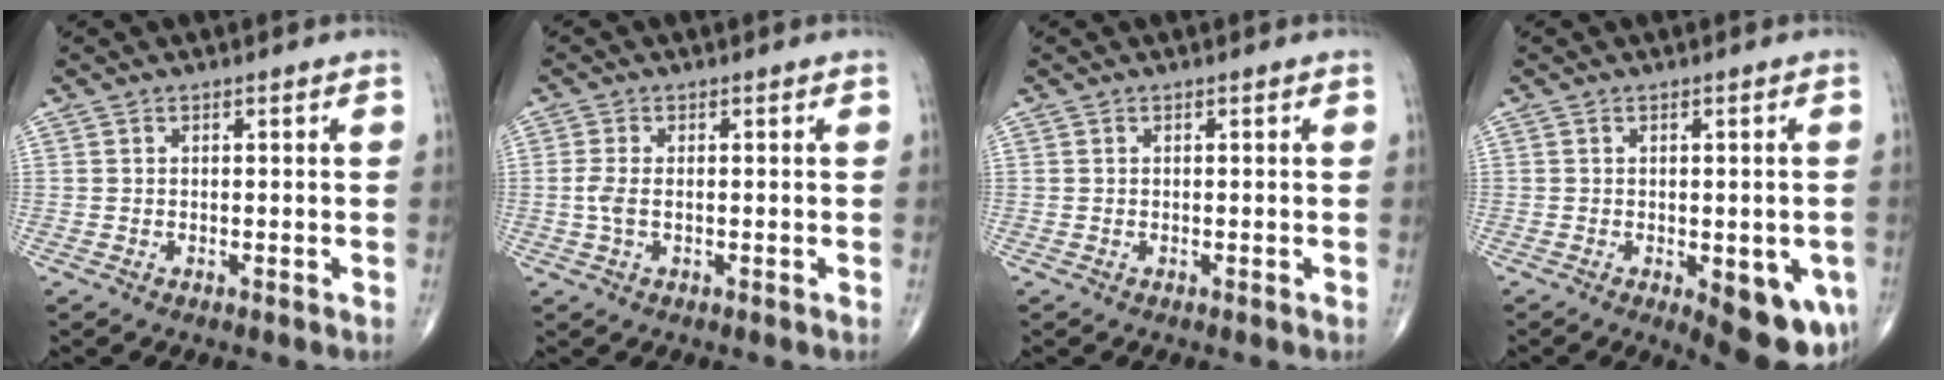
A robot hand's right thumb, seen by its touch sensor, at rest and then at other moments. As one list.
[{"total": 2.8, "force": [-0.2, 1.4, 2.4], "torque": [-0.065, 0.003, -0.004]}, {"total": 0.0}, {"total": 11.3, "force": [-3.7, 4.6, 9.6], "torque": [-0.099, -0.008, -0.036]}]